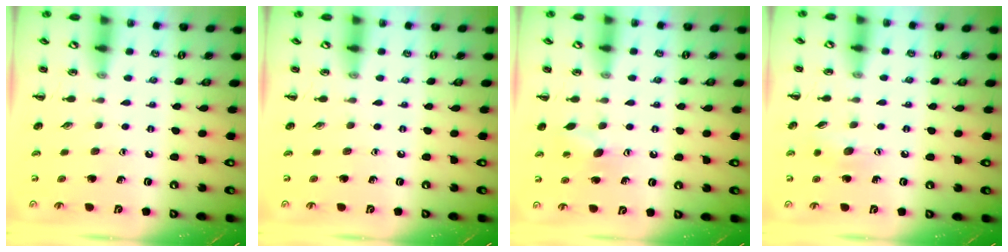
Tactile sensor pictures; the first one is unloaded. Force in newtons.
{"total": 0.0}
{"total": 6.8, "press": 6.6, "slide": 1.6}
{"total": 6.5, "press": 6.3, "slide": 1.6}